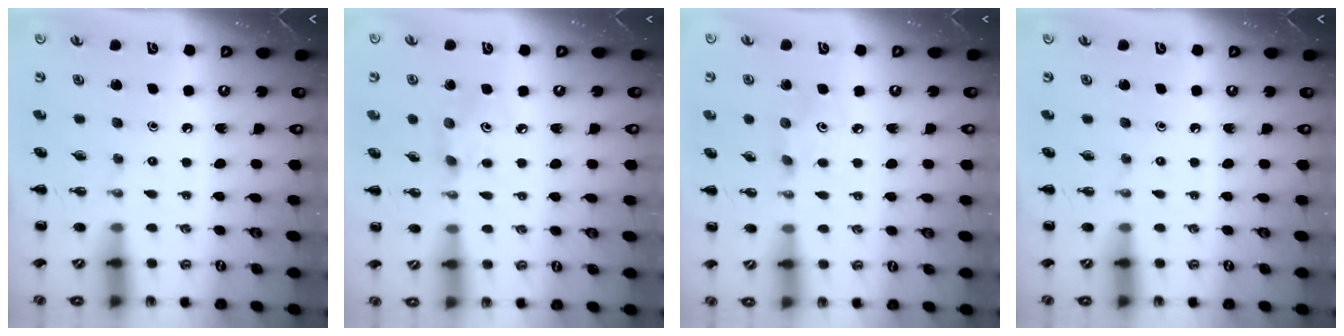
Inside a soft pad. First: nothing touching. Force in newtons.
{"total": 3.1, "press": 3.0, "slide": 0.6}
{"total": 2.5, "press": 2.4, "slide": 0.7}
{"total": 0.0}